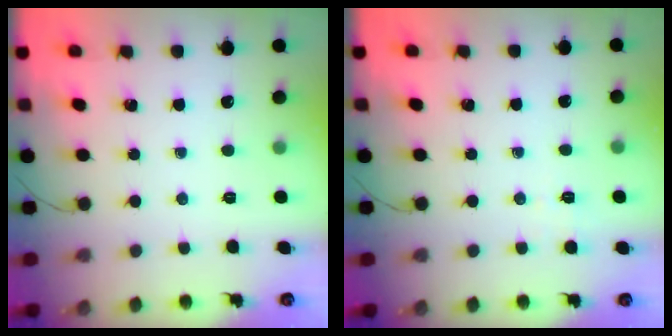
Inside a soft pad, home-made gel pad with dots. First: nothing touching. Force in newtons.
{"total": 2.1, "press": 1.2, "slide": 1.7}